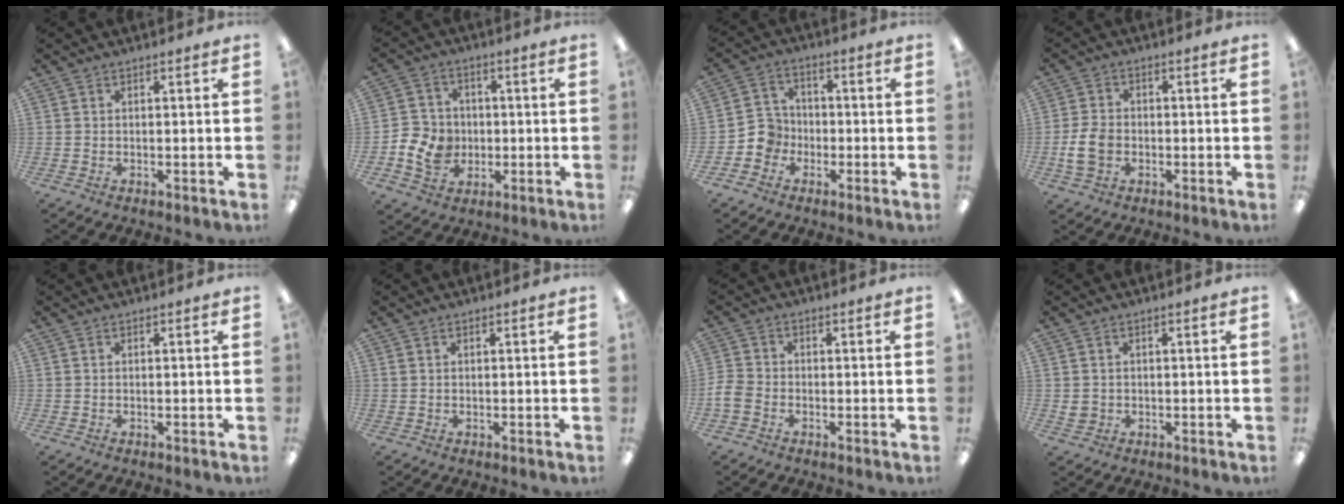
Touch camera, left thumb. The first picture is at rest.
{"total": 7.9, "force": [-1.7, 7.0, 3.0], "torque": [-0.066, 0.018, -0.023]}
{"total": 5.9, "force": [-2.5, 5.2, 1.5], "torque": [-0.038, 0.023, -0.042]}
{"total": 6.3, "force": [-1.7, 4.5, 4.0], "torque": [-0.084, 0.005, -0.029]}
{"total": 0.0}
{"total": 0.0}
{"total": 3.3, "force": [-1.7, 2.4, 1.6], "torque": [-0.030, 0.008, -0.031]}
{"total": 1.5, "force": [0.1, 1.4, 0.5], "torque": [-0.011, 0.002, 0.001]}